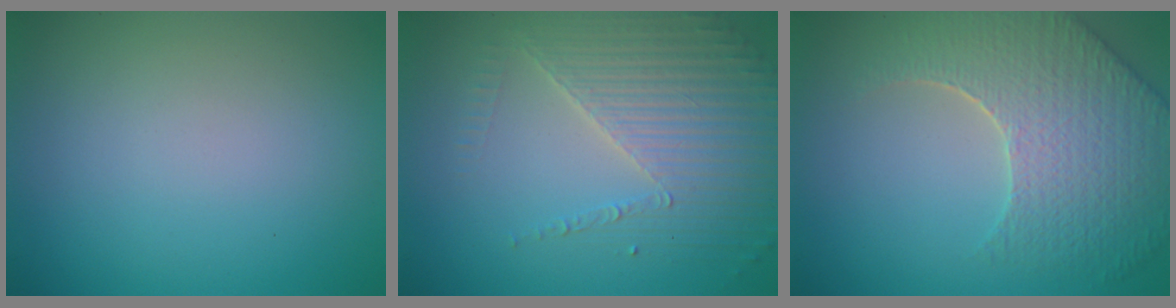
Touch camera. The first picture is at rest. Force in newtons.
{"total": 4.5, "press": 3.9, "slide": 2.1}
{"total": 7.2, "press": 5.6, "slide": 4.6}